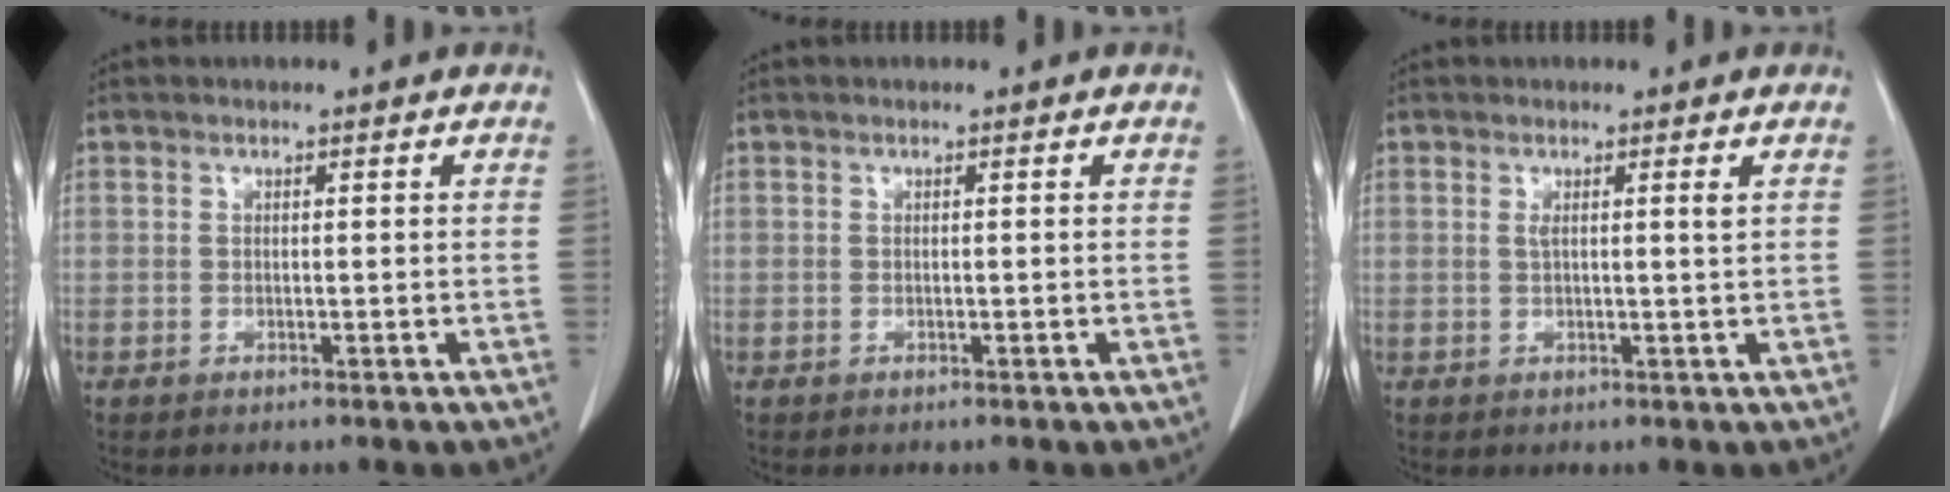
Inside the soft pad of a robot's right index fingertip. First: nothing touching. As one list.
[{"total": 0.0}, {"total": 1.6, "force": [0.7, -0.2, 1.4], "torque": [-0.028, -0.001, 0.013]}]